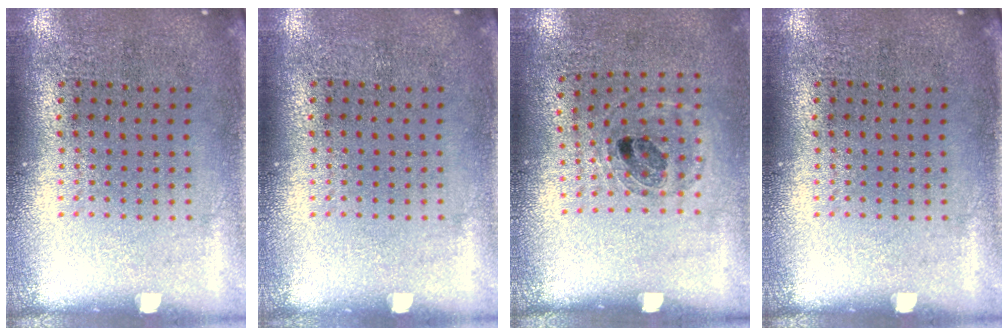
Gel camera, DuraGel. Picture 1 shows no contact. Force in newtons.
{"total": 0.0}
{"total": 1.0, "press": 0.9, "slide": 0.4}
{"total": 0.0}